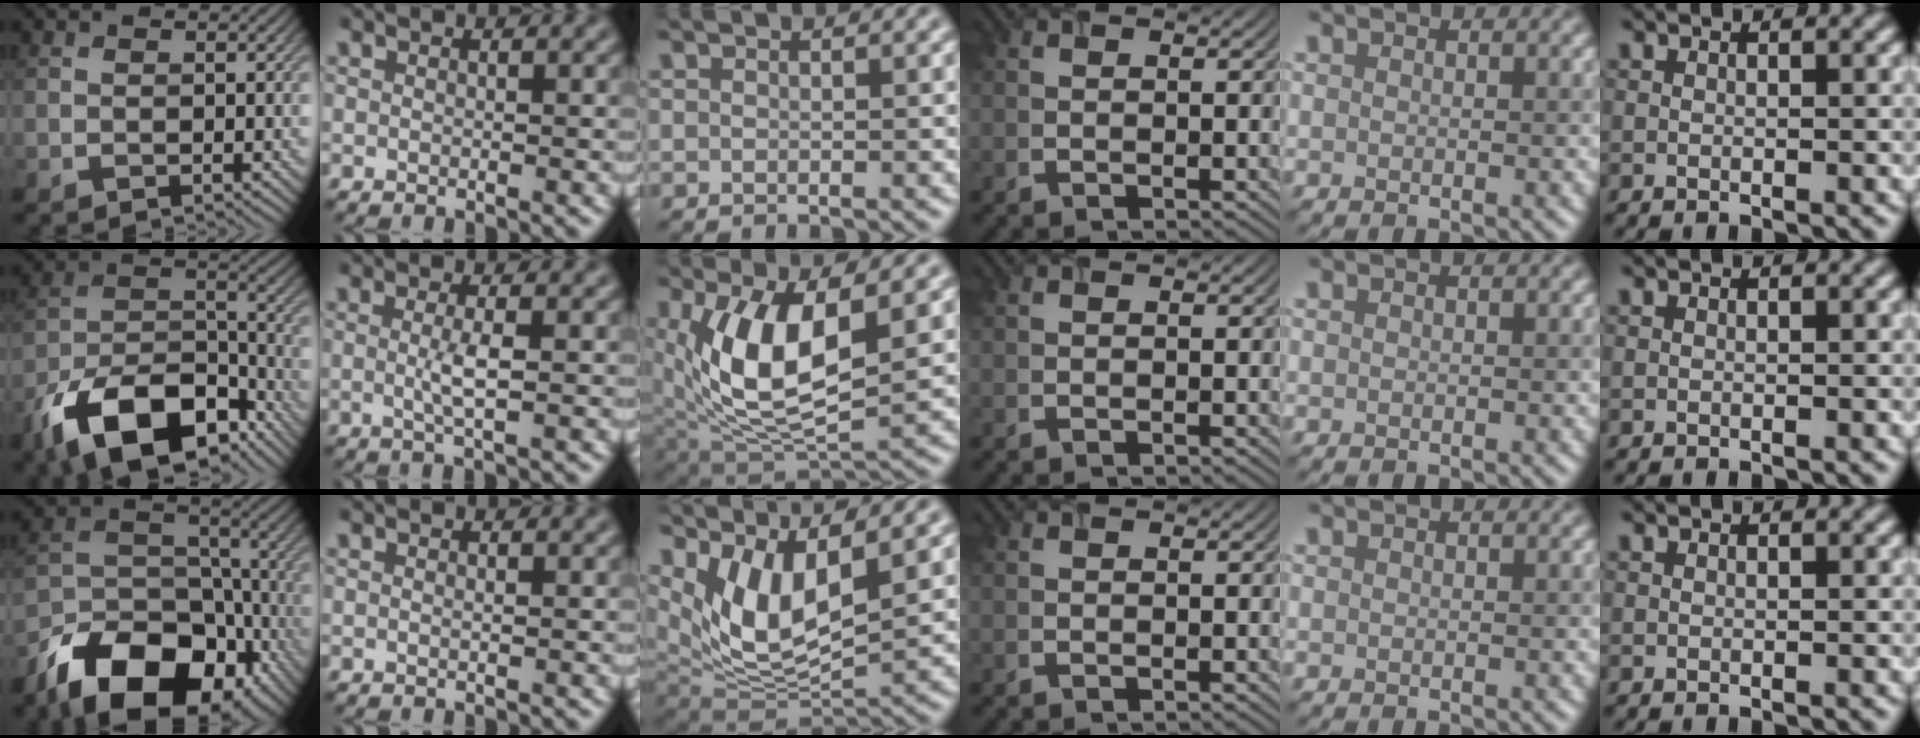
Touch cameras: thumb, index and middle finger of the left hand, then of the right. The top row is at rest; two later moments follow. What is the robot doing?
{"motion": "lift_and_place", "object": "timer"}